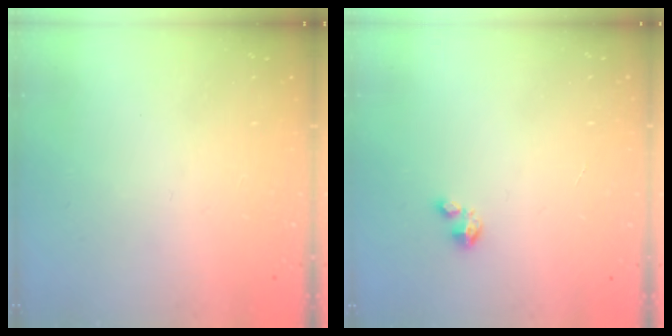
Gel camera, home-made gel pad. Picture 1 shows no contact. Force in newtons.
{"total": 1.2, "press": 1.2, "slide": 0.2}